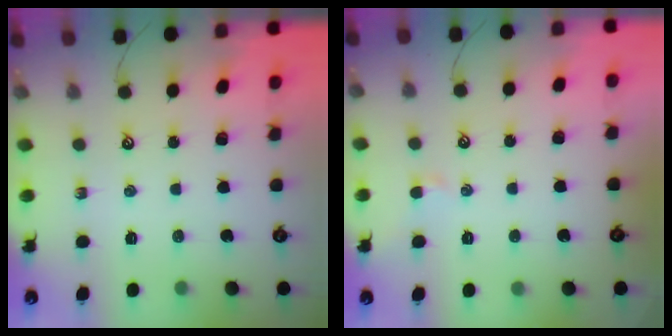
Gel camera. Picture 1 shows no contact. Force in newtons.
{"total": 0.7, "press": 0.6, "slide": 0.5}